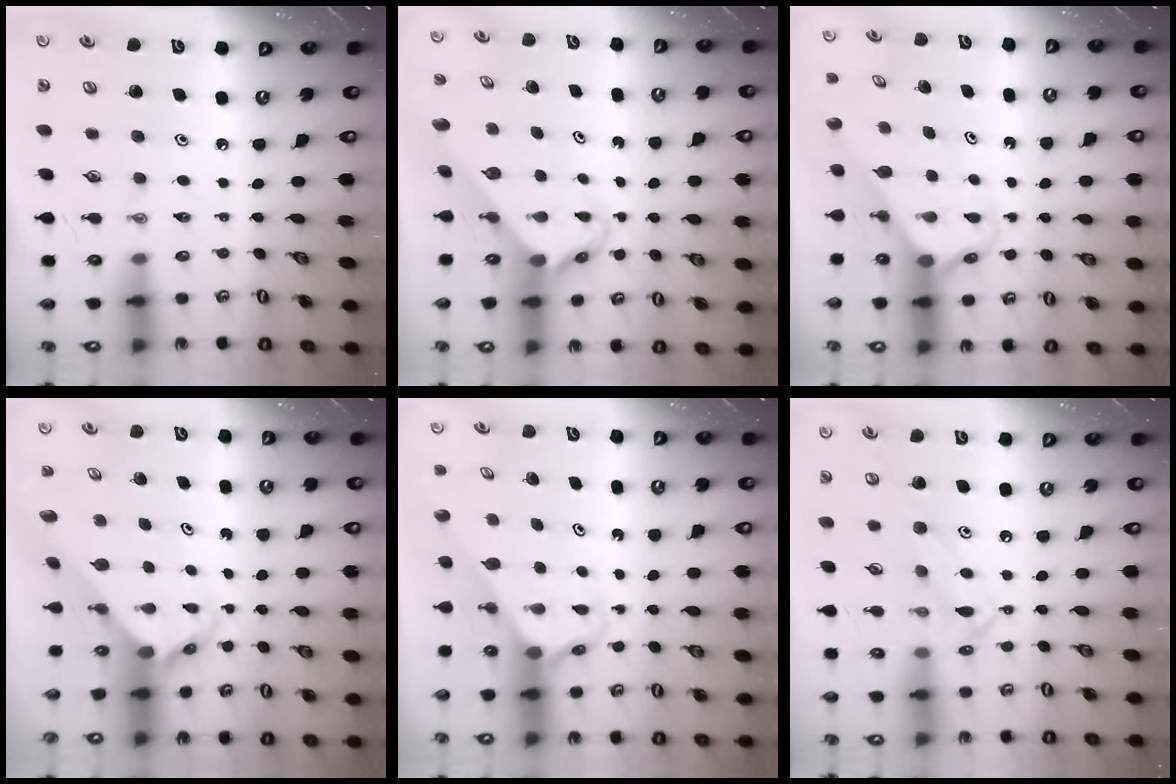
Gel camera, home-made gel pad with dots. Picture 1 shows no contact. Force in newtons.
{"total": 2.5, "press": 2.5, "slide": 0.2}
{"total": 2.4, "press": 2.4, "slide": 0.1}
{"total": 3.5, "press": 3.5, "slide": 0.2}
{"total": 2.5, "press": 2.5, "slide": 0.1}
{"total": 11.6, "press": 11.6, "slide": 0.8}